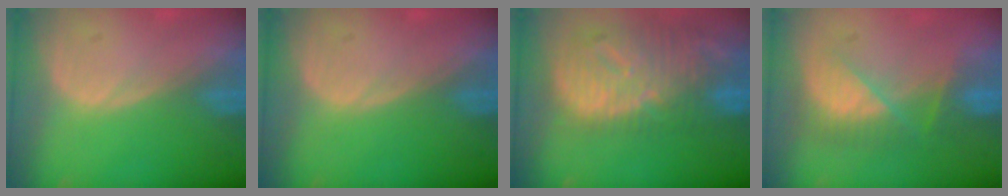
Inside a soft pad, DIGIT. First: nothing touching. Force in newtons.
{"total": 0.0}
{"total": 12.5, "press": 10.9, "slide": 6.2}
{"total": 7.7, "press": 6.9, "slide": 3.5}